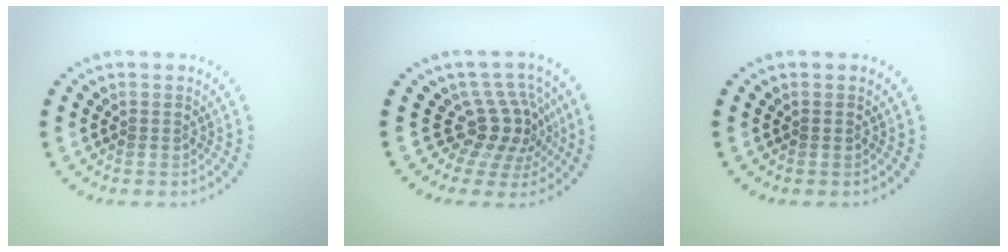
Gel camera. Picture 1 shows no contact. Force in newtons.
{"total": 4.2, "press": 3.0, "slide": 3.0}
{"total": 0.5, "press": 0.4, "slide": 0.3}